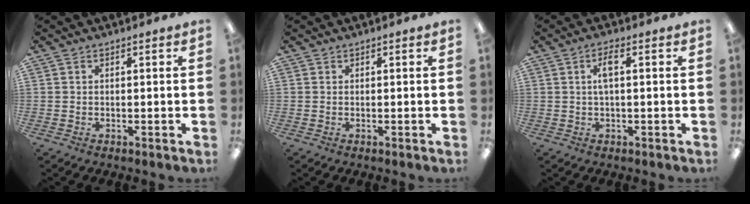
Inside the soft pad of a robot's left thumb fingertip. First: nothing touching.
{"total": 0.0}
{"total": 4.0, "force": [0.7, 1.2, 3.8], "torque": [-0.076, 0.011, 0.008]}